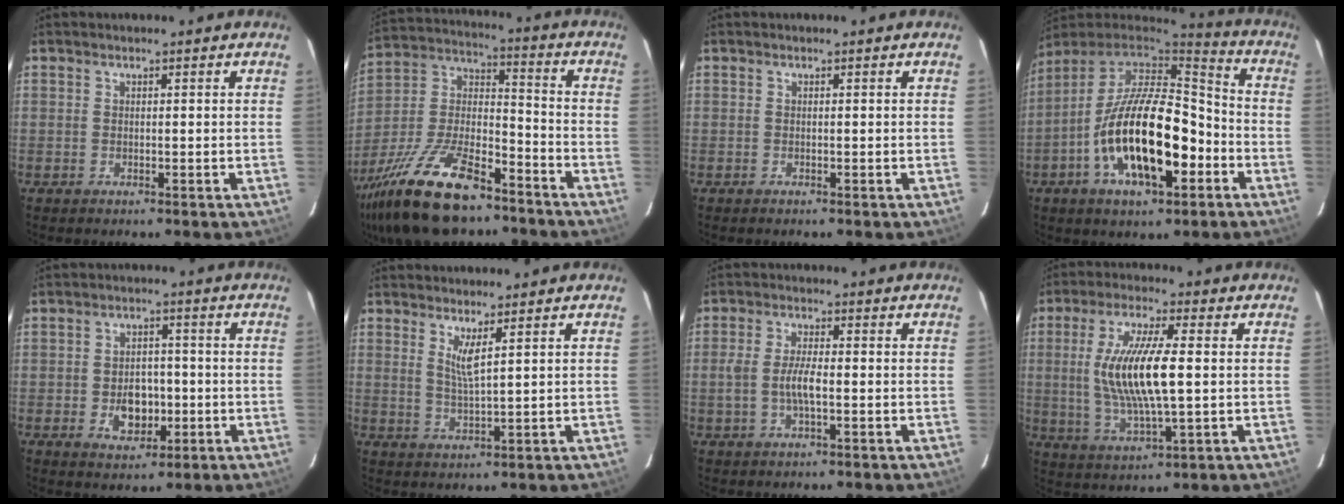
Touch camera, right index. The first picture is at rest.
{"total": 24.3, "force": [-16.7, 9.1, 15.2], "torque": [-0.315, -0.014, -0.289]}
{"total": 0.0}
{"total": 21.3, "force": [-7.2, 9.0, 17.9], "torque": [-0.338, -0.009, -0.126]}
{"total": 6.7, "force": [-1.8, 4.9, 4.2], "torque": [-0.082, 0.006, -0.017]}
{"total": 3.3, "force": [1.8, -0.2, 2.8], "torque": [-0.056, -0.012, 0.031]}
{"total": 4.9, "force": [-1.0, 1.4, 4.6], "torque": [-0.094, 0.002, -0.019]}
{"total": 13.9, "force": [0.6, 3.3, 13.5], "torque": [-0.263, -0.004, 0.019]}